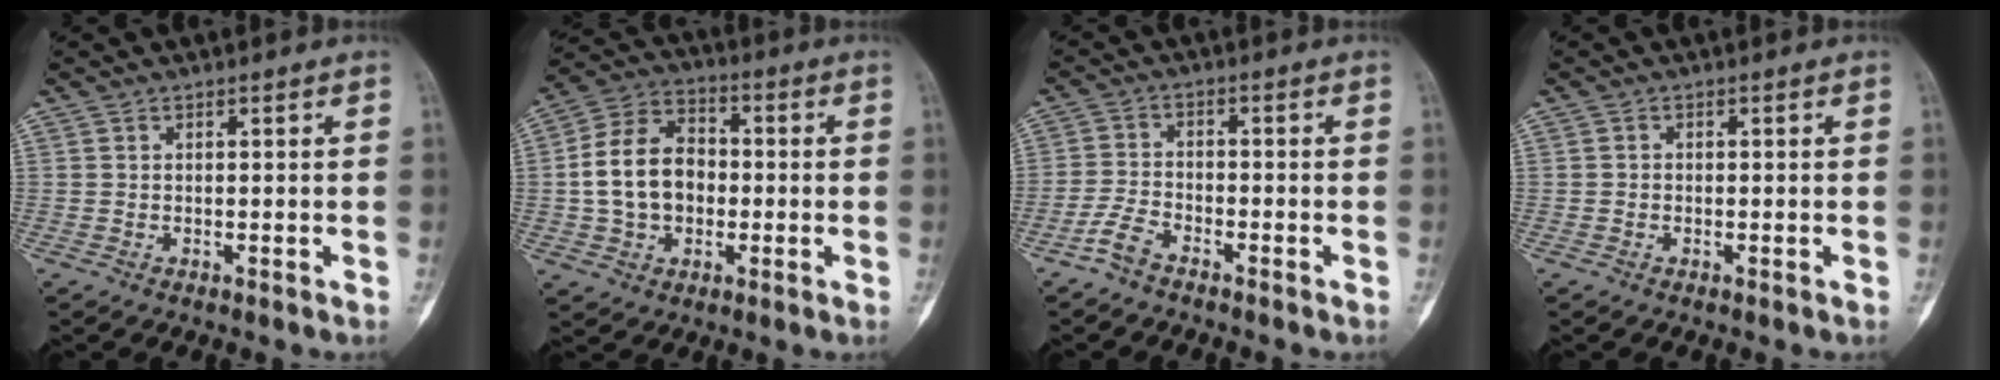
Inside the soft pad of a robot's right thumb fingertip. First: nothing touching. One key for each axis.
{"total": 13.2, "fx": -0.7, "fy": 9.8, "fz": 8.8, "tx": -0.140, "ty": 0.030, "tz": -0.018}
{"total": 4.1, "fx": -3.2, "fy": 1.6, "fz": 2.1, "tx": -0.048, "ty": 0.019, "tz": -0.067}
{"total": 0.6, "fx": -0.1, "fy": 0.6, "fz": 0.1, "tx": 0.000, "ty": 0.003, "tz": -0.003}